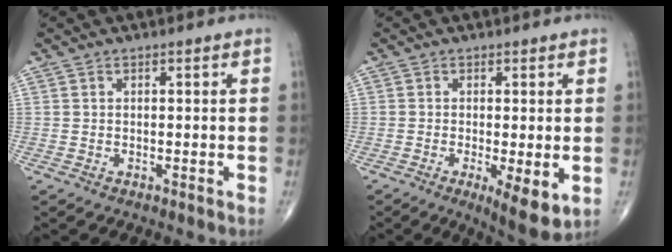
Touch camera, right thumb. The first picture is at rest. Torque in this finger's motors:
{"motor_torque": [-0.14, 0.36, -0.09, -0.21, 0.00]}